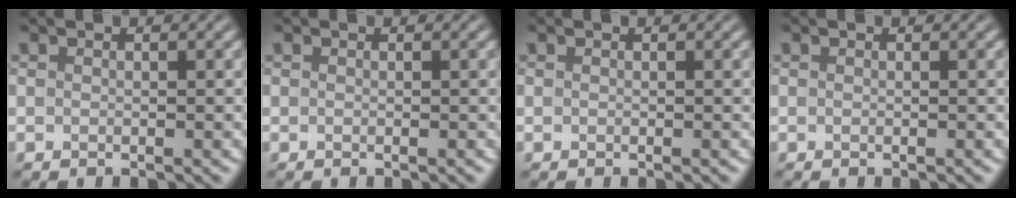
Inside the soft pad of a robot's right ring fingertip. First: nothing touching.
{"total": 0.0}
{"total": 0.0}
{"total": 0.0}